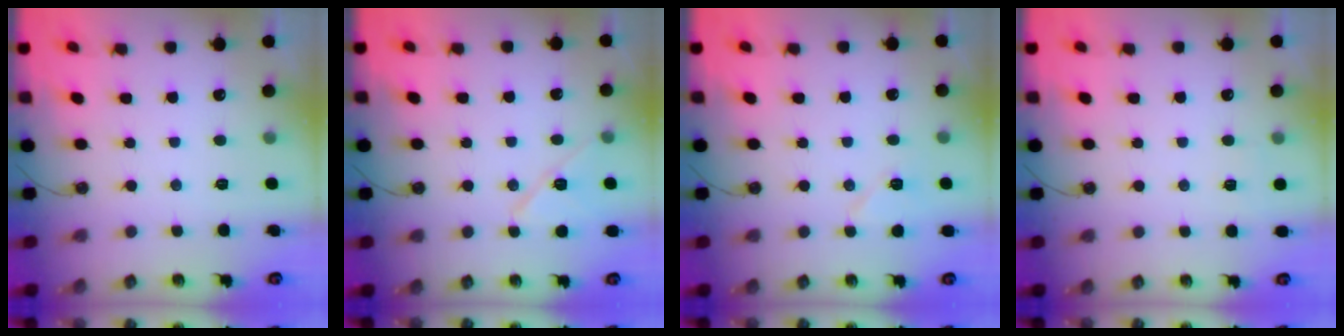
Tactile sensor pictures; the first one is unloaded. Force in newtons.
{"total": 10.2, "press": 10.2, "slide": 0.9}
{"total": 6.5, "press": 6.4, "slide": 1.0}
{"total": 3.5, "press": 2.4, "slide": 2.5}